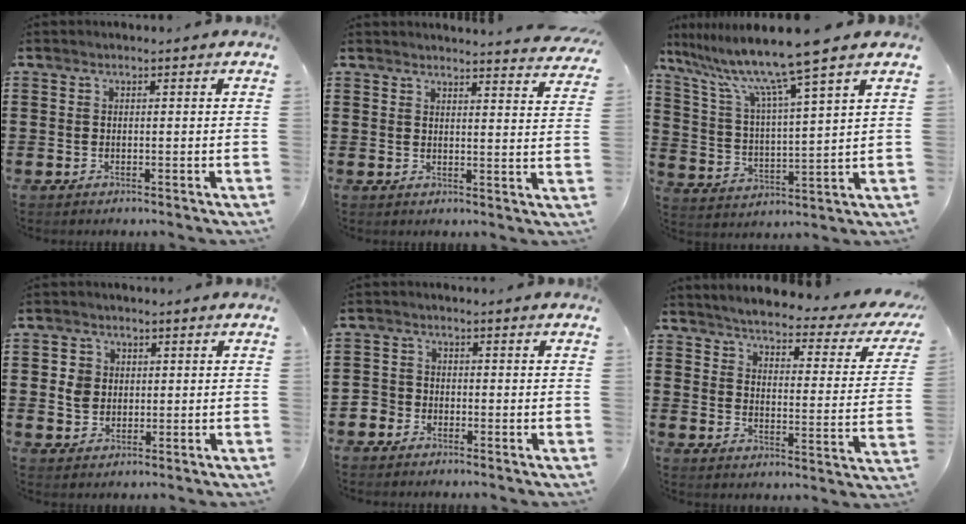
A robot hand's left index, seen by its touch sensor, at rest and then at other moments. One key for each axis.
{"total": 3.0, "fx": 3.0, "fy": -0.5, "fz": 0.3, "tx": -0.011, "ty": -0.021, "tz": 0.051}
{"total": 10.4, "fx": 8.5, "fy": -0.9, "fz": 5.8, "tx": -0.147, "ty": -0.049, "tz": 0.135}
{"total": 3.3, "fx": 0.6, "fy": 3.1, "fz": 1.0, "tx": -0.032, "ty": 0.011, "tz": 0.008}
{"total": 2.2, "fx": -1.6, "fy": 1.5, "fz": -0.1, "tx": -0.007, "ty": 0.002, "tz": -0.038}
{"total": 3.6, "fx": 3.1, "fy": -0.1, "fz": 1.8, "tx": -0.054, "ty": -0.025, "tz": 0.044}